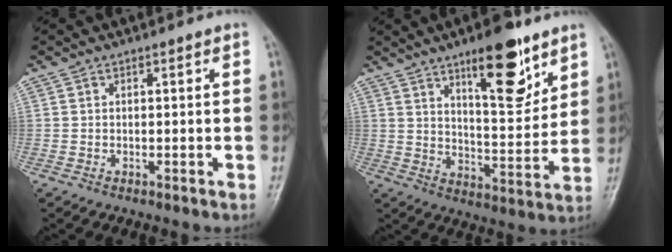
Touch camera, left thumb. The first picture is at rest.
{"total": 14.3, "force": [8.7, 4.9, 10.3], "torque": [-0.119, -0.057, 0.135]}